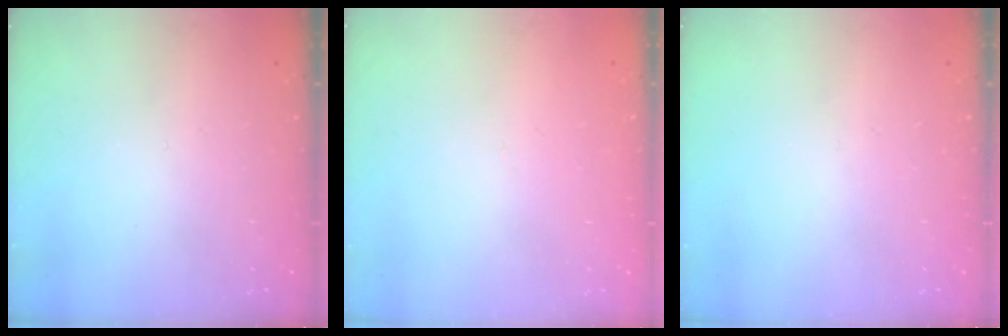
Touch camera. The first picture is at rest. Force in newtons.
{"total": 2.6, "press": 2.6, "slide": 0.2}
{"total": 0.0}